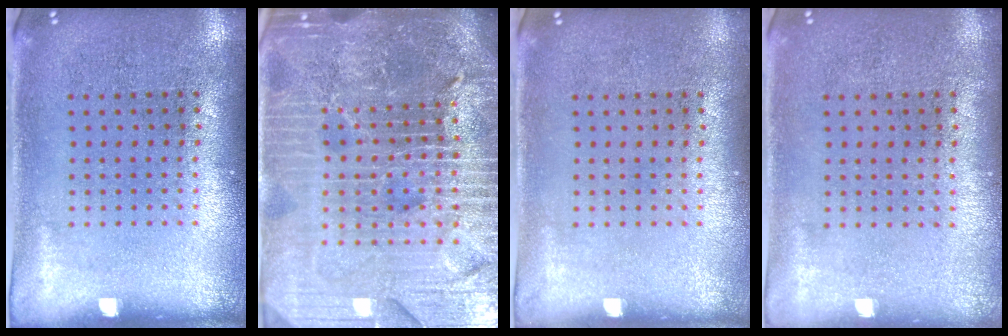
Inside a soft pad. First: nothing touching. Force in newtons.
{"total": 6.5, "press": 5.7, "slide": 3.0}
{"total": 0.0}
{"total": 0.0}